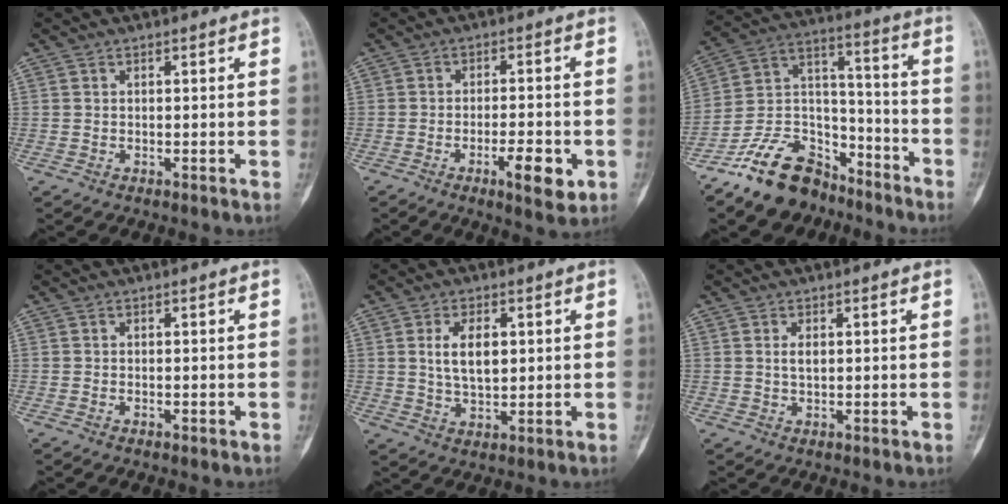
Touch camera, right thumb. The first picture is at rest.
{"total": 7.6, "force": [-2.9, 2.4, 6.6], "torque": [-0.097, 0.006, -0.040]}
{"total": 17.0, "force": [-12.5, 9.4, 6.7], "torque": [-0.094, 0.106, -0.223]}
{"total": 0.6, "force": [-0.3, 0.3, 0.4], "torque": [-0.009, 0.003, -0.004]}
{"total": 7.1, "force": [1.5, 3.9, 5.8], "torque": [-0.090, -0.008, 0.030]}
{"total": 1.9, "force": [0.4, 1.0, 1.6], "torque": [-0.024, -0.002, 0.009]}